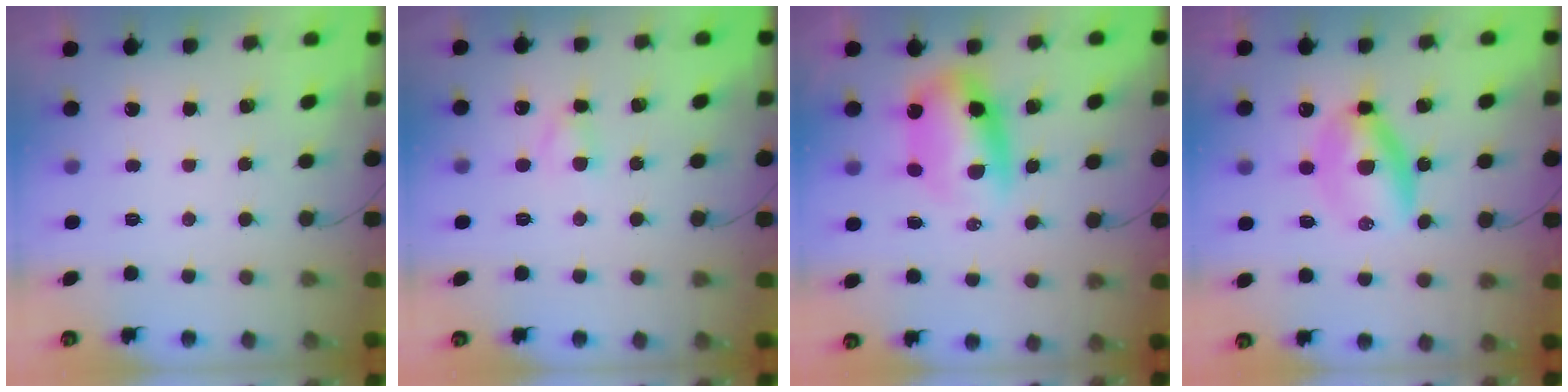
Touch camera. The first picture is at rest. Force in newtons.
{"total": 3.0, "press": 2.7, "slide": 1.3}
{"total": 9.2, "press": 9.0, "slide": 2.2}
{"total": 7.0, "press": 7.0, "slide": 0.9}